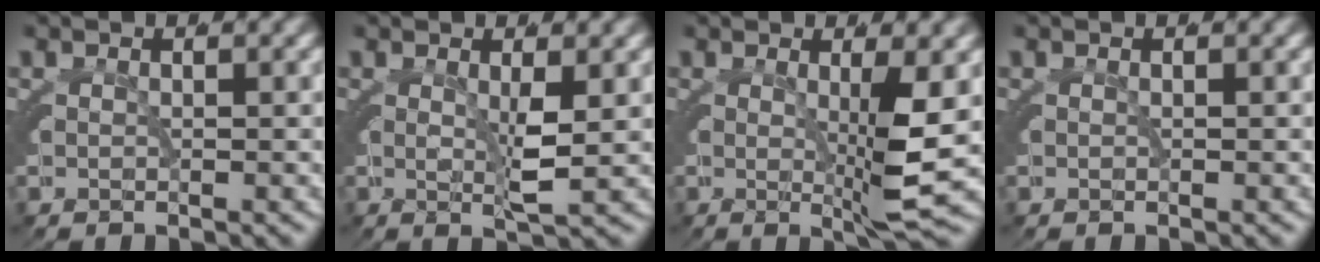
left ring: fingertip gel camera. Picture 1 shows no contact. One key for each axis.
{"total": 1.6, "fx": 0.0, "fy": -1.1, "fz": 1.2, "tx": -0.013, "ty": -0.009, "tz": 0.005}
{"total": 4.0, "fx": -0.1, "fy": -1.0, "fz": 3.9, "tx": -0.053, "ty": -0.010, "tz": 0.001}
{"total": 0.0}